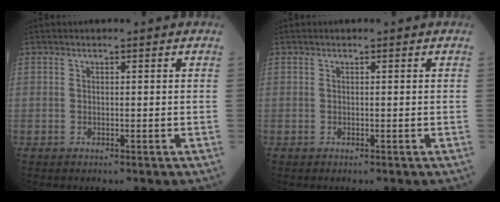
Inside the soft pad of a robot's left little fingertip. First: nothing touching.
{"total": 0.0}